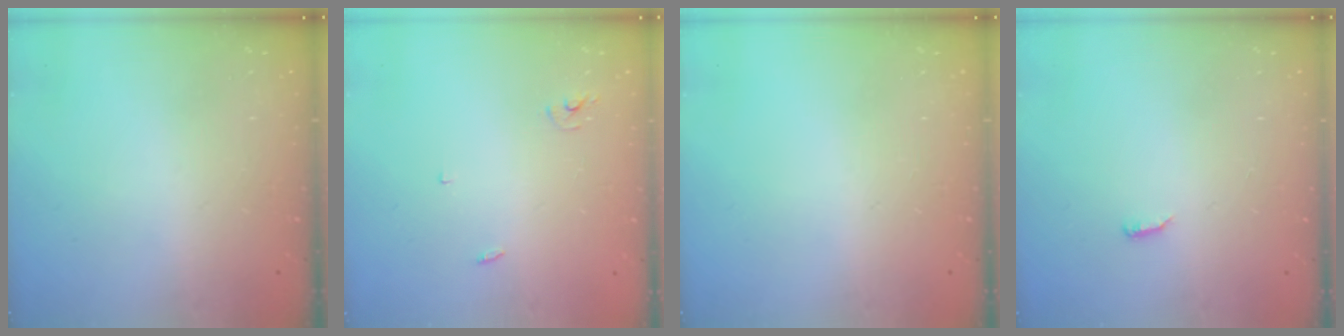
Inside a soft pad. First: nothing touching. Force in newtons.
{"total": 2.5, "press": 2.5, "slide": 0.1}
{"total": 0.0}
{"total": 4.3, "press": 4.2, "slide": 0.6}